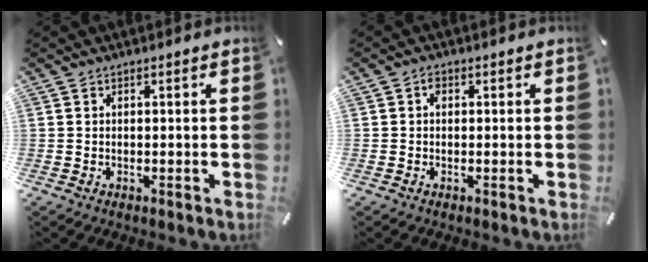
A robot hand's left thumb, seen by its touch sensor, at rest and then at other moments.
{"total": 1.3, "force": [0.2, 1.0, 0.8], "torque": [-0.017, 0.006, 0.001]}